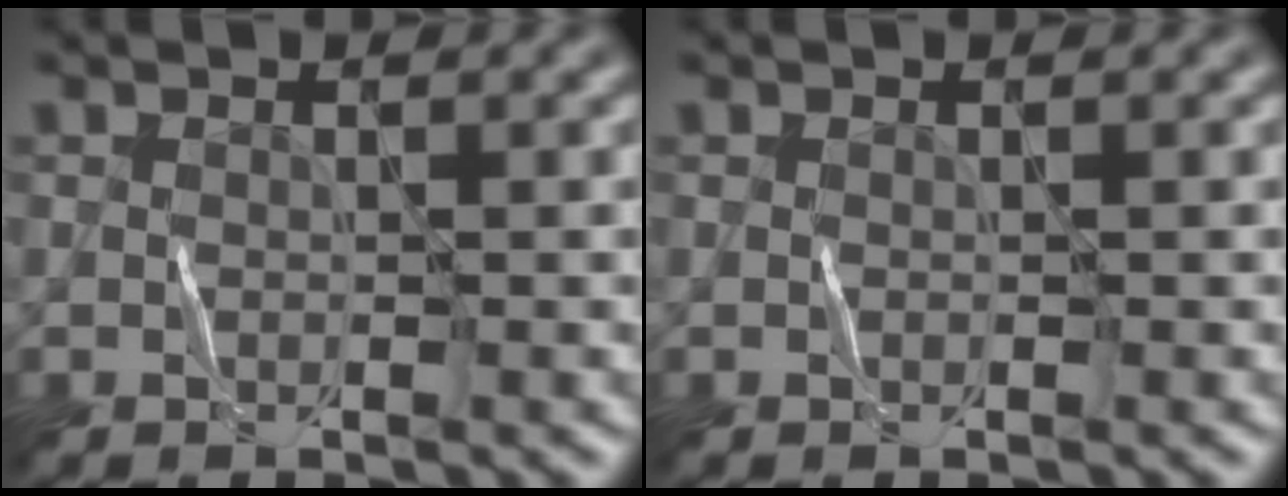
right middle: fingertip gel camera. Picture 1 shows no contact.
{"total": 0.0}